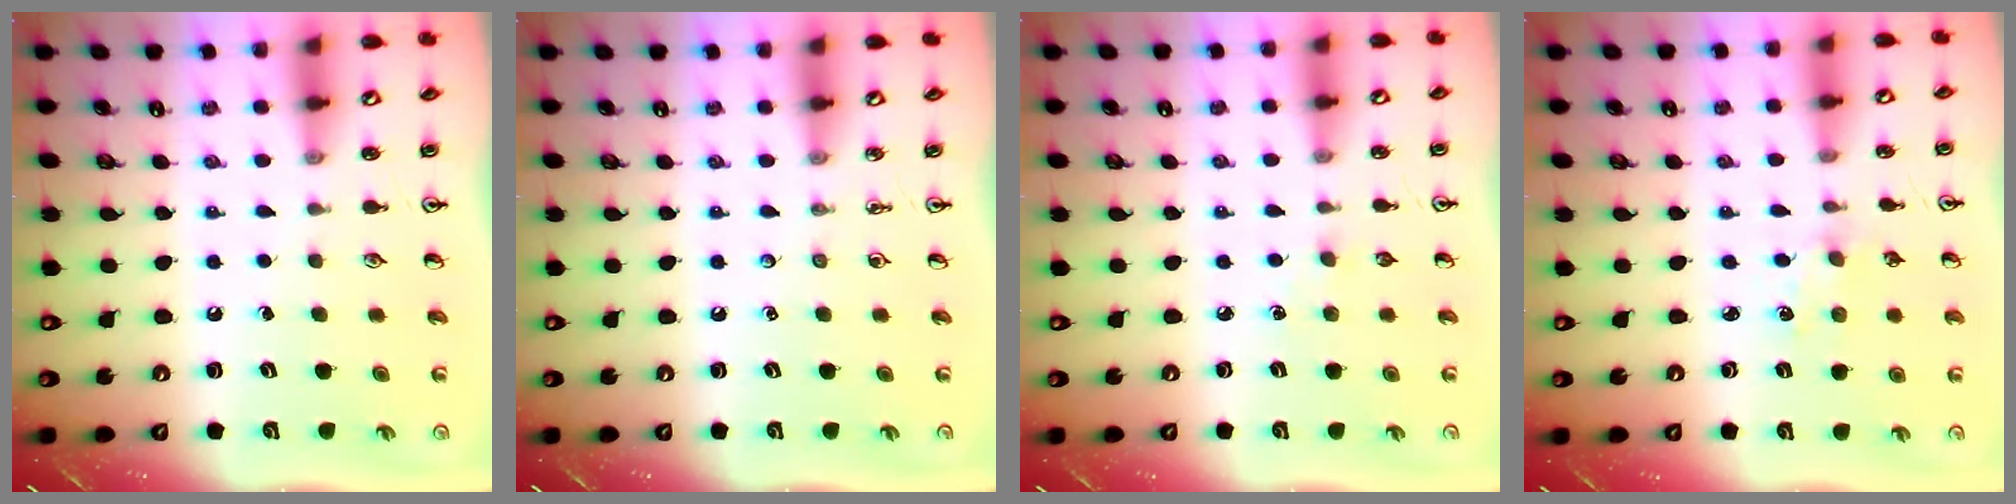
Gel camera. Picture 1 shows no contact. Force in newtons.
{"total": 0.0}
{"total": 2.6, "press": 2.5, "slide": 0.3}
{"total": 0.7, "press": 0.7, "slide": 0.2}